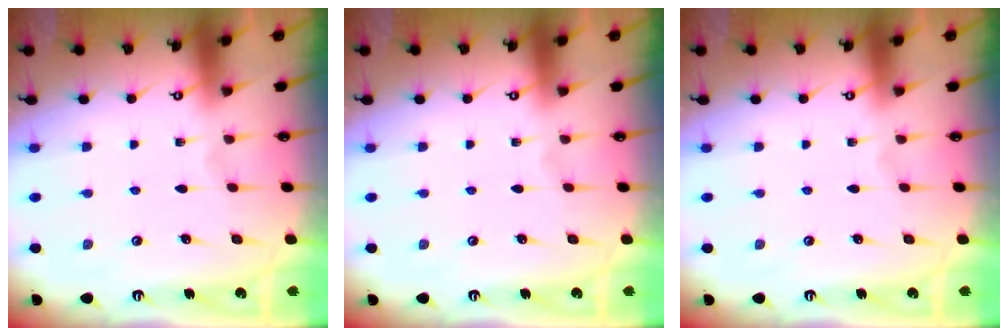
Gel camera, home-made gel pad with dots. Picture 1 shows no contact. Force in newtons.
{"total": 0.0}
{"total": 0.0}